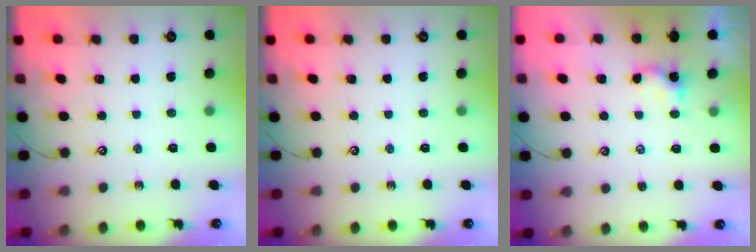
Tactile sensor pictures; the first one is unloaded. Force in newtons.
{"total": 0.0}
{"total": 0.8, "press": 0.8, "slide": 0.1}